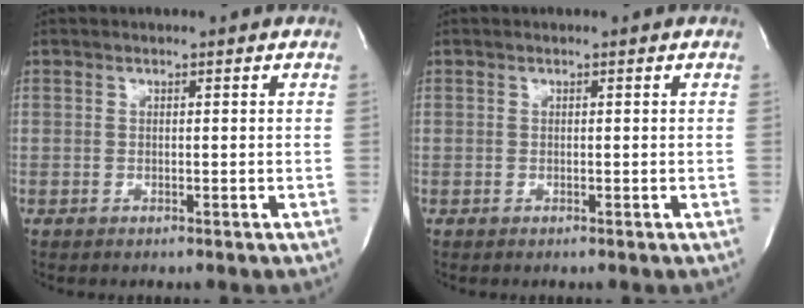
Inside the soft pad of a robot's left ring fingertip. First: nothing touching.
{"total": 0.0}